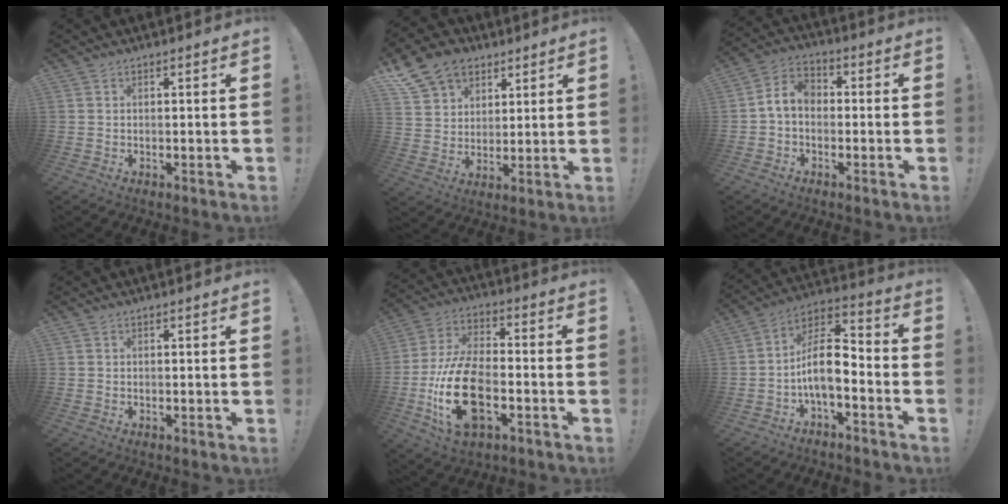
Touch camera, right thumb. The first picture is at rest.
{"total": 13.8, "force": [8.2, 10.1, 4.7], "torque": [-0.079, -0.044, 0.163]}
{"total": 6.9, "force": [-0.8, 4.8, 4.8], "torque": [-0.108, 0.016, -0.009]}
{"total": 0.0}
{"total": 20.4, "force": [-6.5, 11.0, 15.9], "torque": [-0.310, 0.030, -0.104]}
{"total": 13.6, "force": [-1.8, 6.3, 11.9], "torque": [-0.212, 0.005, -0.030]}